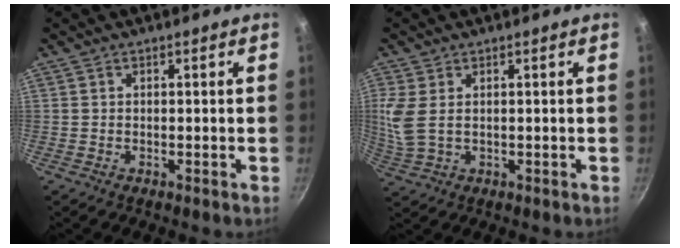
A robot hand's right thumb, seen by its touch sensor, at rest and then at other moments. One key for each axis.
{"total": 6.0, "fx": 1.2, "fy": 3.3, "fz": 4.9, "tx": -0.110, "ty": -0.001, "tz": 0.031}